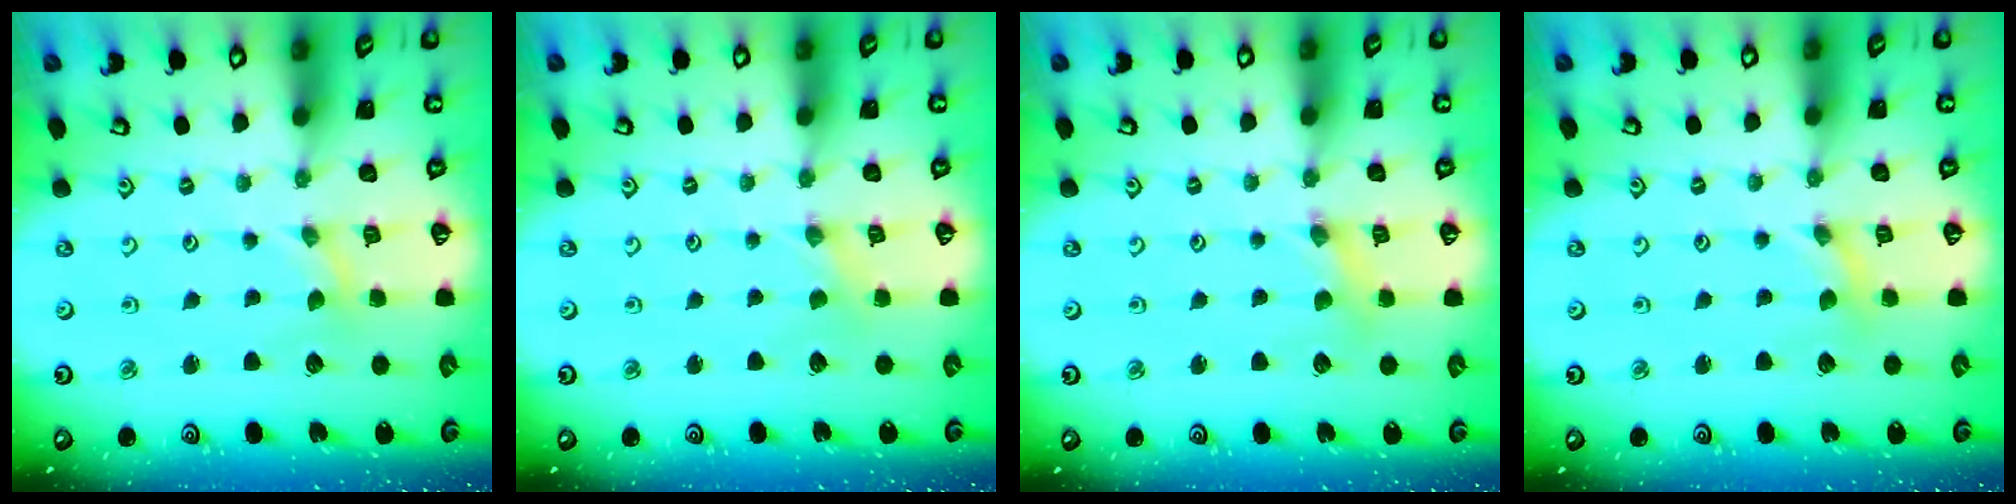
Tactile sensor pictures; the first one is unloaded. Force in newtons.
{"total": 0.0}
{"total": 1.9, "press": 1.9, "slide": 0.3}
{"total": 0.0}